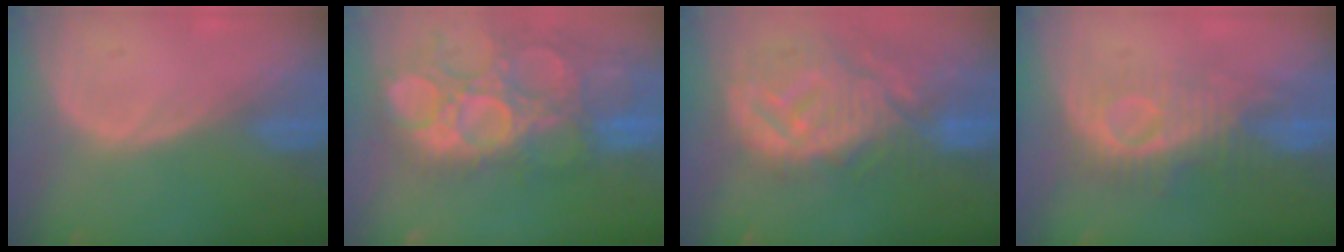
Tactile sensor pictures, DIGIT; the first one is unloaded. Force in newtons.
{"total": 14.4, "press": 12.7, "slide": 6.8}
{"total": 12.4, "press": 11.1, "slide": 5.5}
{"total": 8.8, "press": 8.3, "slide": 2.8}